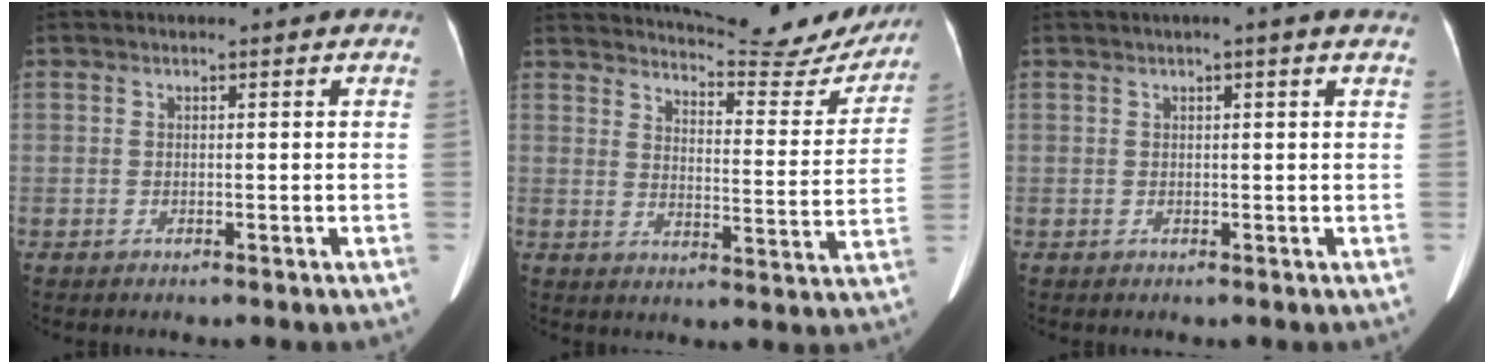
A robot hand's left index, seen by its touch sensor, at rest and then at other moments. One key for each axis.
{"total": 18.7, "fx": 17.8, "fy": 2.8, "fz": 5.2, "tx": -0.069, "ty": -0.056, "tz": 0.214}
{"total": 1.7, "fx": 0.9, "fy": -0.2, "fz": 1.4, "tx": -0.021, "ty": 0.012, "tz": 0.014}